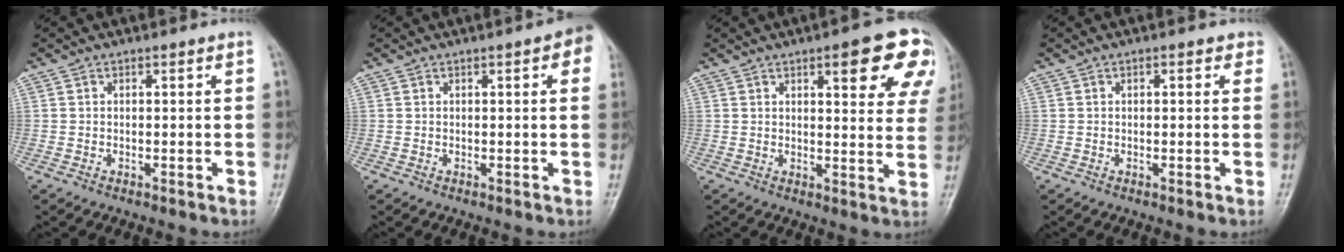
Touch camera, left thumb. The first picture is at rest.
{"total": 4.5, "force": [1.6, 1.3, 4.0], "torque": [-0.036, 0.004, 0.010]}
{"total": 13.5, "force": [6.6, 4.3, 11.0], "torque": [-0.093, -0.023, 0.073]}
{"total": 1.7, "force": [0.8, 0.9, 1.2], "torque": [-0.005, 0.001, 0.005]}